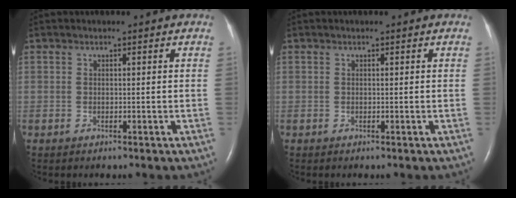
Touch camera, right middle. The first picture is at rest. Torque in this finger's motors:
{"motor_torque": [-0.03, 0.03, -0.01, 0.00]}